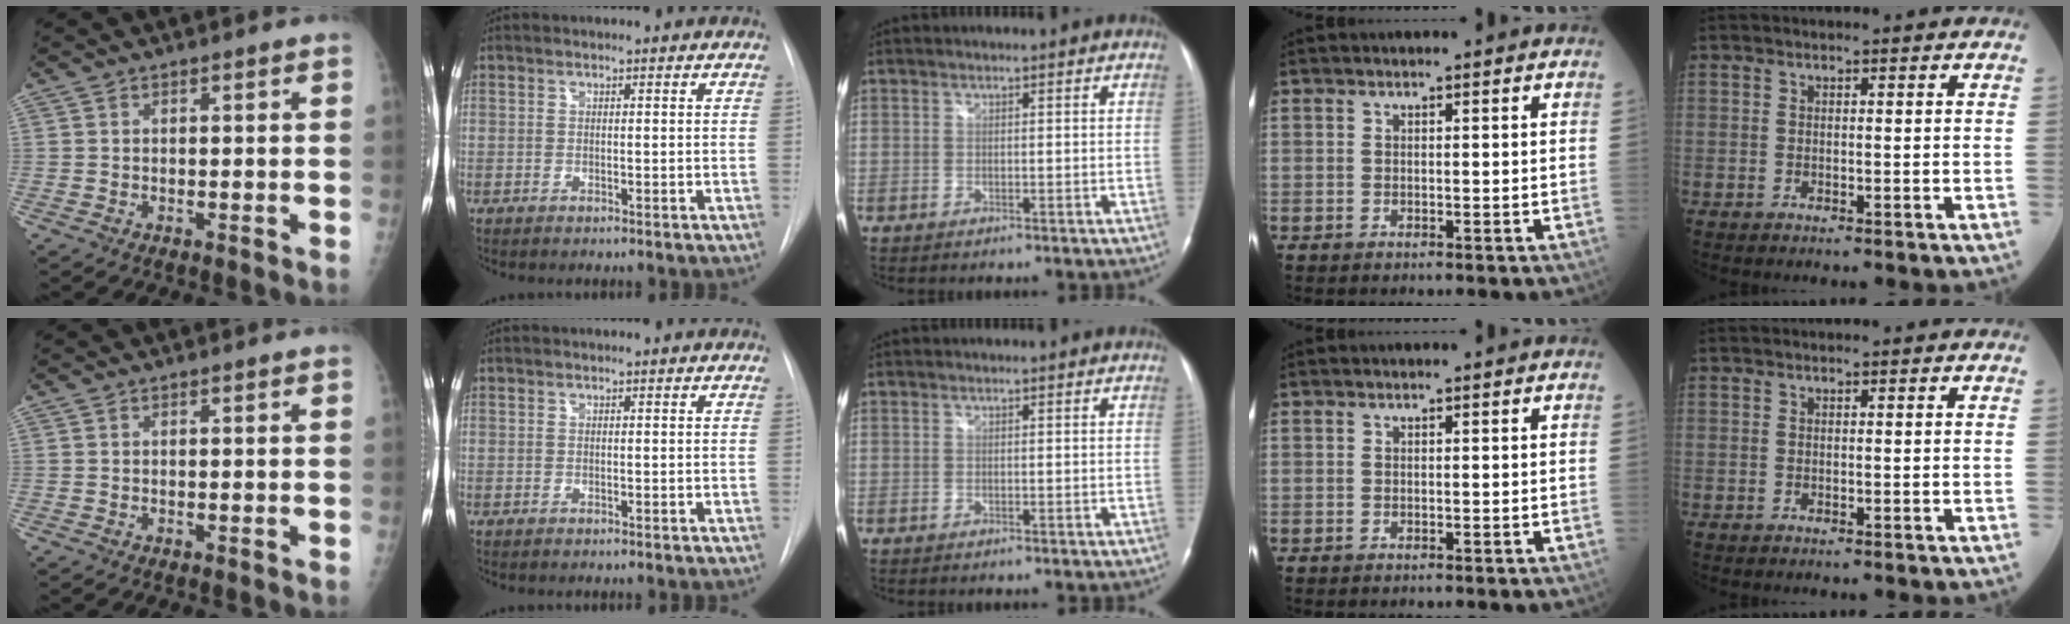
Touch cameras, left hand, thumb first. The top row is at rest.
{}